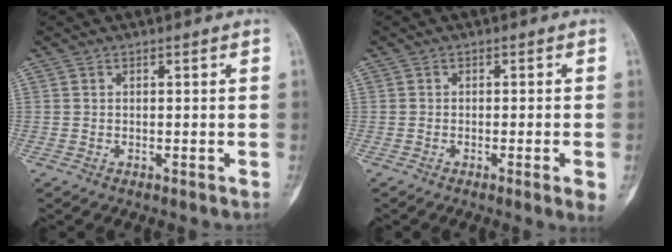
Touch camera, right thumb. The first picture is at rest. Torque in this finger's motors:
{"motor_torque": [-0.19, 0.13, 0.18, 0.31, -0.01]}